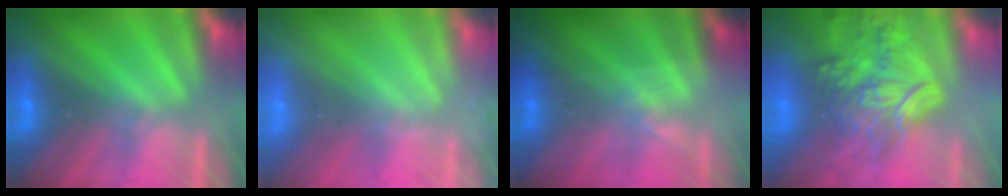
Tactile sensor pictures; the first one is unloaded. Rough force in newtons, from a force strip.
{"total": 2.4}
{"total": 1.6}
{"total": 6.0}